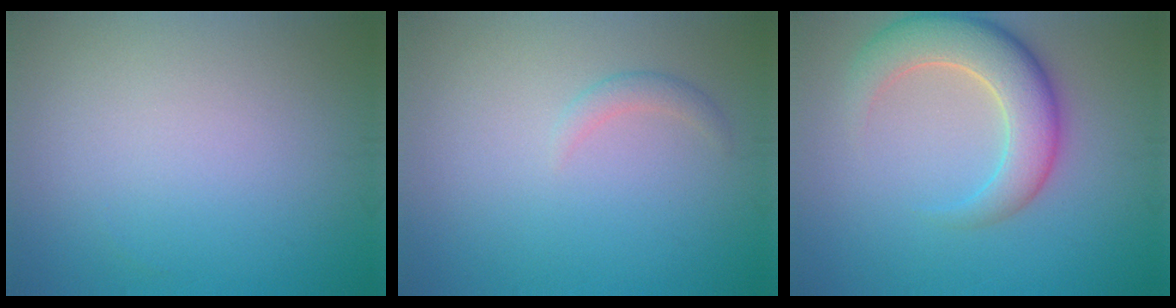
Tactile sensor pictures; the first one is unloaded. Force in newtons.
{"total": 1.1, "press": 1.1, "slide": 0.1}
{"total": 6.5, "press": 6.5, "slide": 0.5}